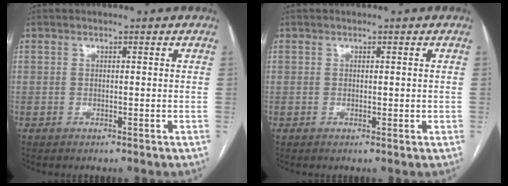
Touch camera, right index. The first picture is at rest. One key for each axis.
{"total": 0.8, "fx": 0.0, "fy": 0.4, "fz": 0.6, "tx": -0.011, "ty": -0.002, "tz": 0.001}